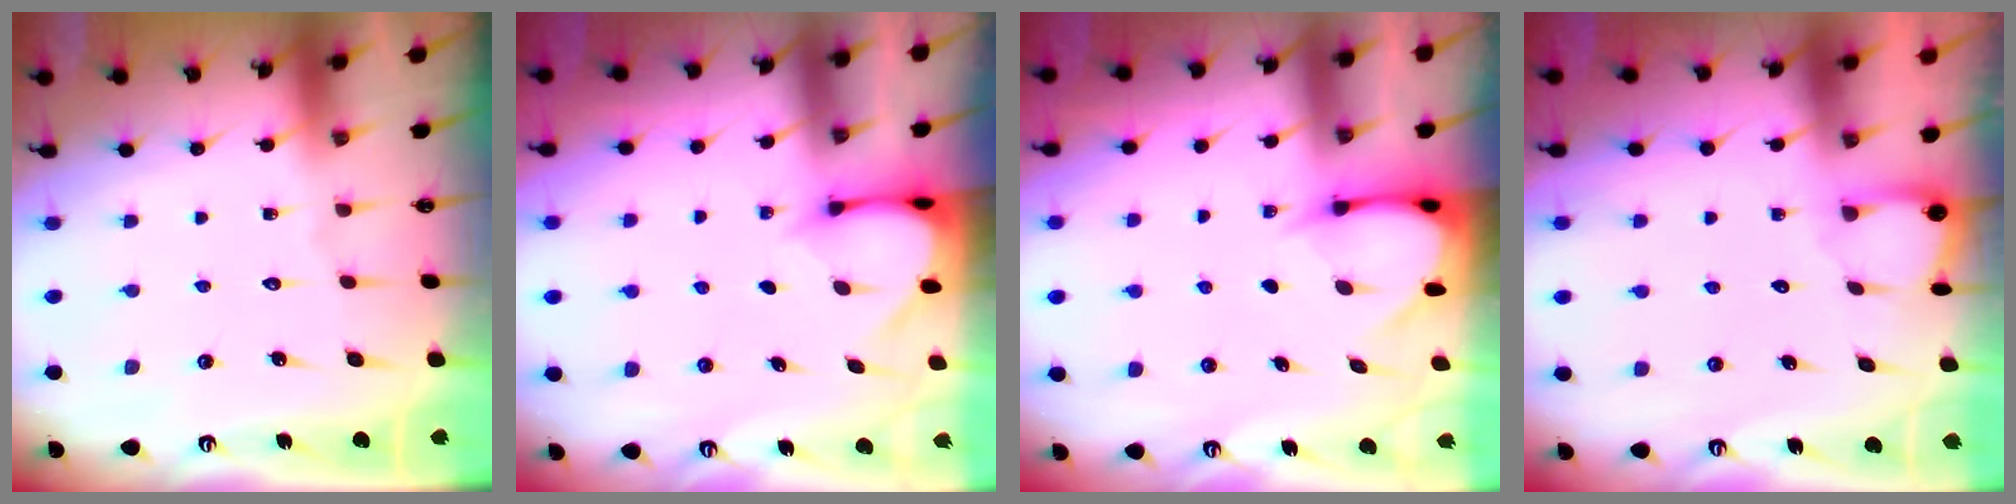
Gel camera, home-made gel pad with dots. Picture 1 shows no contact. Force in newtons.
{"total": 3.4, "press": 3.4, "slide": 0.3}
{"total": 3.7, "press": 3.6, "slide": 0.3}
{"total": 1.8, "press": 1.8, "slide": 0.1}